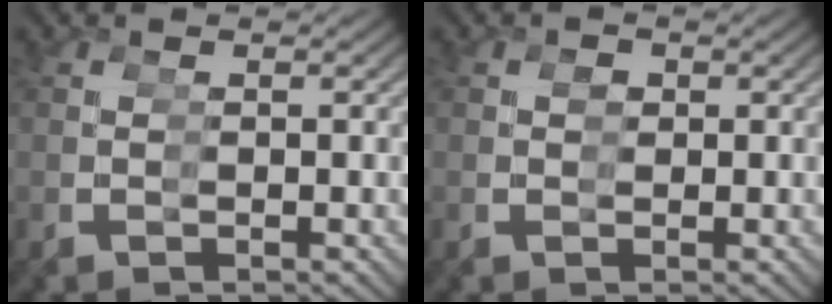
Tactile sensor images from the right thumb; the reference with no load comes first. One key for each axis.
{"total": 0.7, "fx": 0.3, "fy": 0.5, "fz": -0.3, "tx": 0.005, "ty": -0.004, "tz": 0.007}